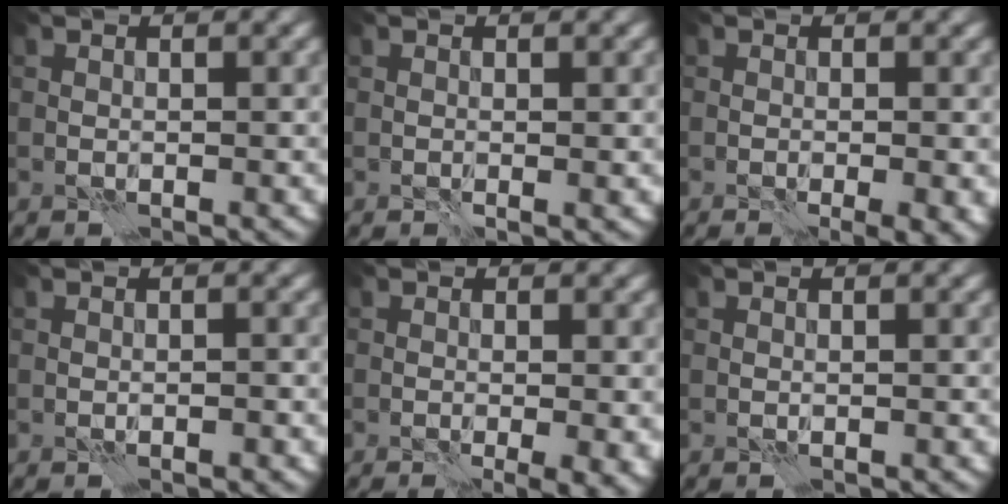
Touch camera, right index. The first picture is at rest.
{"total": 0.5, "force": [0.2, 0.1, 0.5], "torque": [-0.006, -0.001, 0.002]}
{"total": 2.5, "force": [-0.6, 0.6, 2.4], "torque": [-0.023, -0.001, -0.008]}
{"total": 0.7, "force": [-0.4, 0.0, 0.5], "torque": [-0.007, 0.001, -0.005]}
{"total": 3.2, "force": [-0.4, 0.8, 3.0], "torque": [-0.029, -0.004, -0.004]}
{"total": 0.0}